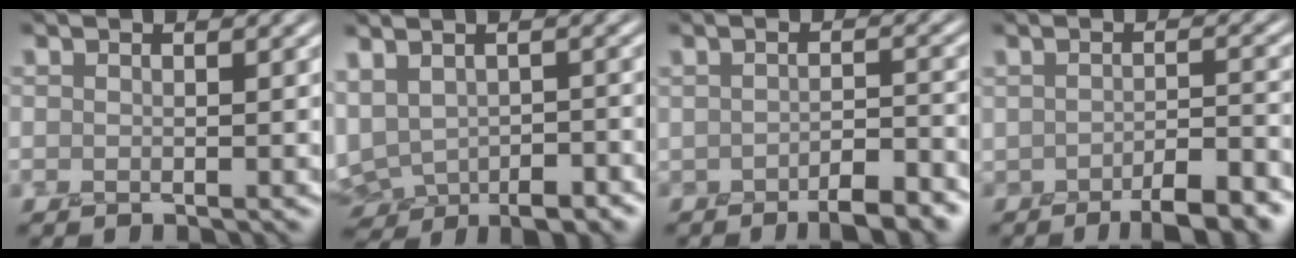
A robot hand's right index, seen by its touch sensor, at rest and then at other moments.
{"total": 6.1, "force": [-1.9, 3.9, 4.3], "torque": [-0.070, -0.006, -0.020]}
{"total": 4.9, "force": [-3.0, 1.6, 3.6], "torque": [-0.051, -0.006, -0.042]}
{"total": 6.1, "force": [-3.8, 1.9, 4.4], "torque": [-0.059, -0.011, -0.051]}